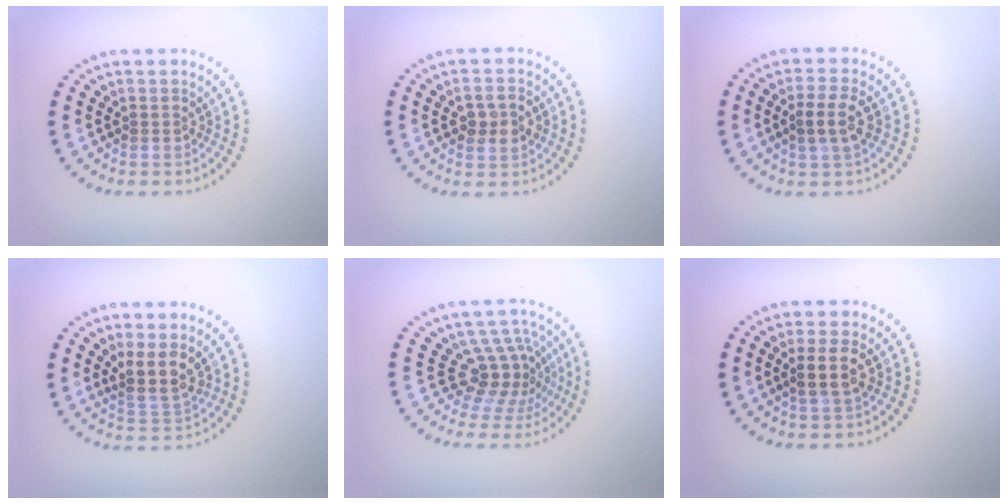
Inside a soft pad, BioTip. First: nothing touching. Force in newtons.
{"total": 2.4, "press": 2.4, "slide": 0.2}
{"total": 2.9, "press": 2.8, "slide": 0.8}
{"total": 3.2, "press": 2.6, "slide": 1.9}
{"total": 4.0, "press": 2.8, "slide": 2.8}
{"total": 2.6, "press": 2.3, "slide": 1.2}